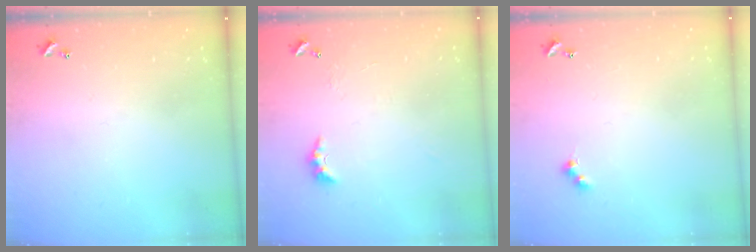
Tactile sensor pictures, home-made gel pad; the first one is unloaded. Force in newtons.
{"total": 3.0, "press": 2.9, "slide": 0.7}
{"total": 3.0, "press": 2.9, "slide": 0.5}